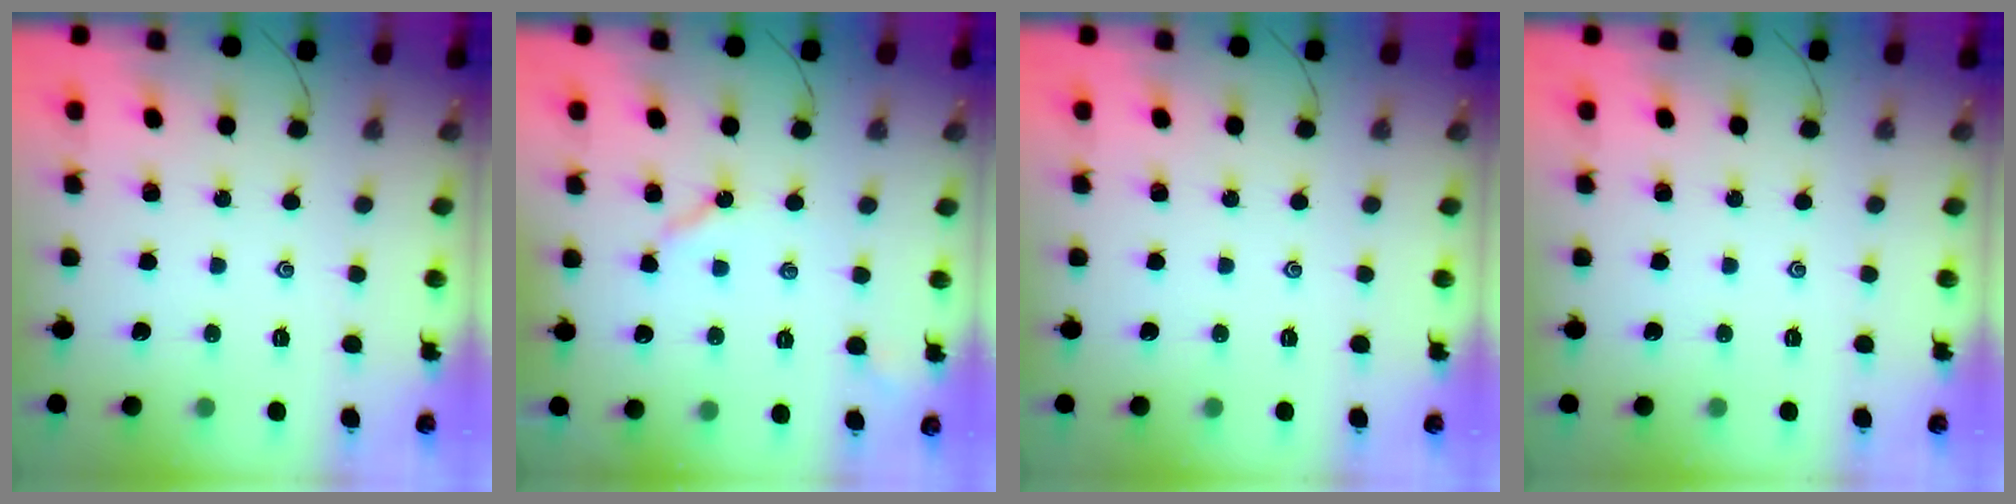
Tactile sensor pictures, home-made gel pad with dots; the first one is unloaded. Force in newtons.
{"total": 3.5, "press": 3.5, "slide": 0.3}
{"total": 0.0}
{"total": 0.0}